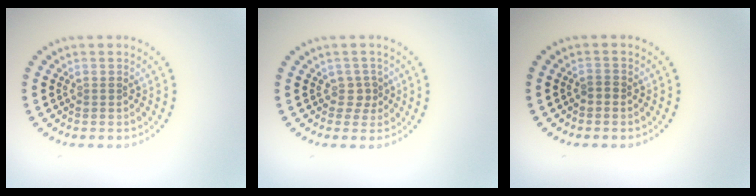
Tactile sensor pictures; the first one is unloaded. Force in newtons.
{"total": 1.5, "press": 1.1, "slide": 1.0}
{"total": 0.7, "press": 0.7, "slide": 0.3}